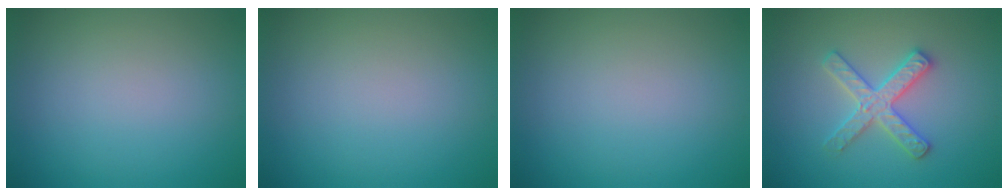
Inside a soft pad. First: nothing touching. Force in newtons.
{"total": 0.0}
{"total": 0.0}
{"total": 2.9, "press": 2.9, "slide": 0.5}